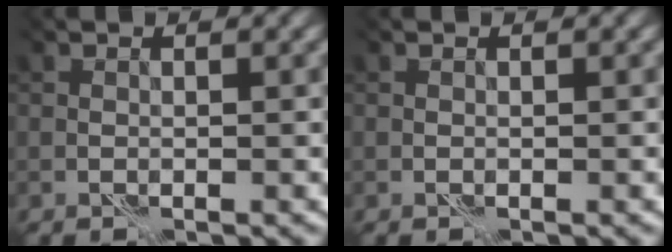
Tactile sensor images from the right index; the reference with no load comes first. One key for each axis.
{"total": 0.0}